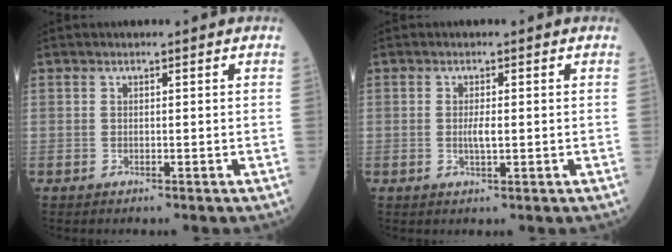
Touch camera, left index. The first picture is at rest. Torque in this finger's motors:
{"motor_torque": [0.52, 0.08, 0.05, 0.01]}